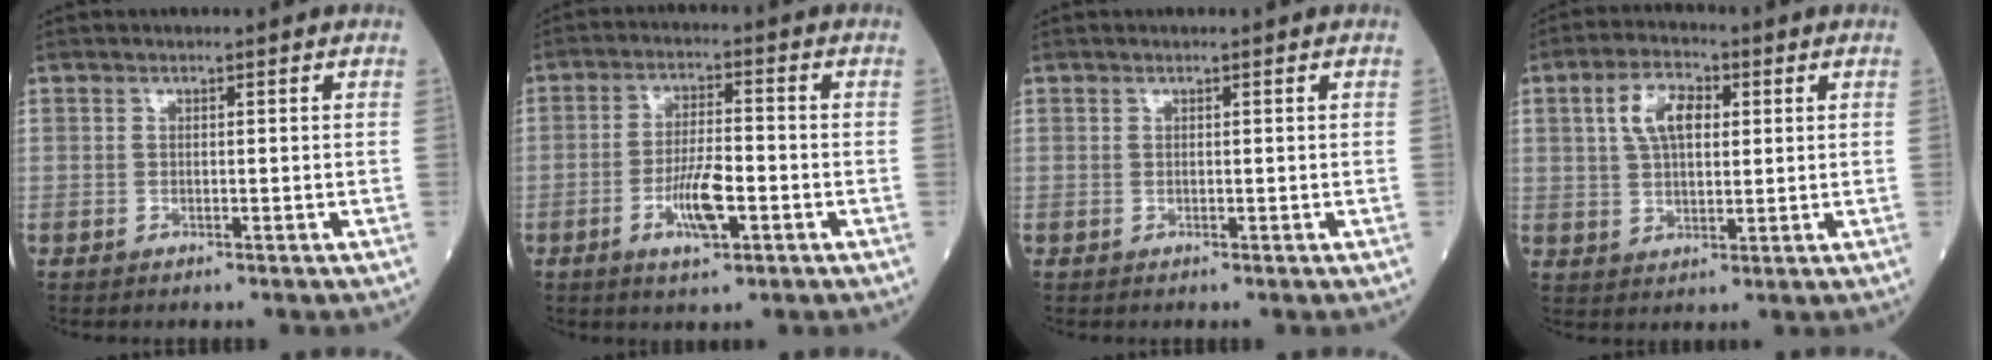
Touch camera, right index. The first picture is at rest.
{"total": 6.8, "force": [-2.6, 1.6, 6.1], "torque": [-0.118, -0.001, -0.045]}
{"total": 0.0}
{"total": 7.3, "force": [2.2, 3.6, 6.0], "torque": [-0.119, 0.017, 0.042]}